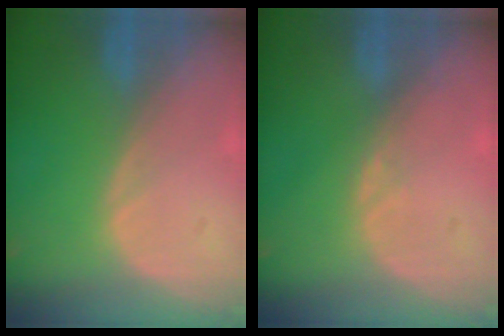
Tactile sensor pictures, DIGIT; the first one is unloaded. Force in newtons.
{"total": 0.9, "press": 0.8, "slide": 0.3}